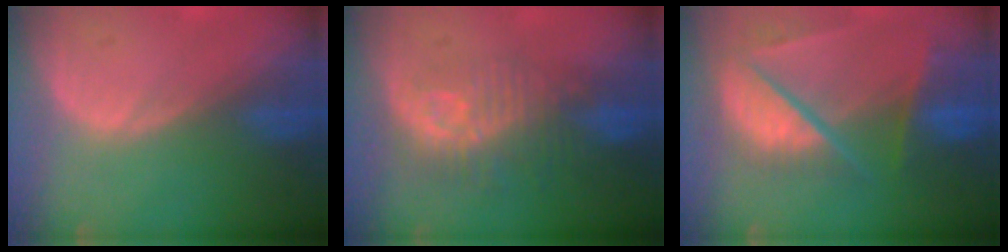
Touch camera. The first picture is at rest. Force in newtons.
{"total": 9.6, "press": 8.6, "slide": 4.4}
{"total": 10.1, "press": 8.6, "slide": 5.3}